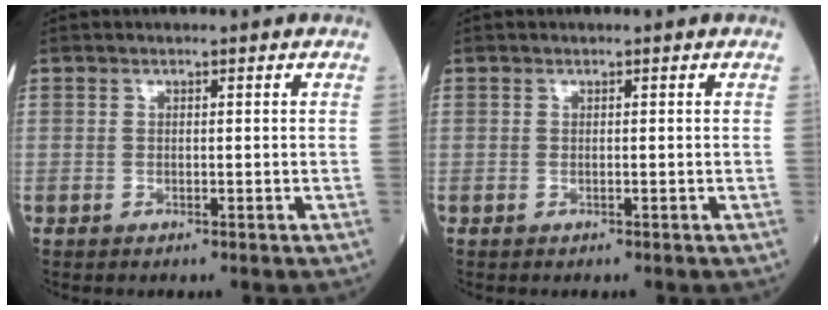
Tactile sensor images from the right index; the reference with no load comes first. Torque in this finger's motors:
{"motor_torque": [0.00, 0.00, 0.00, -0.01]}